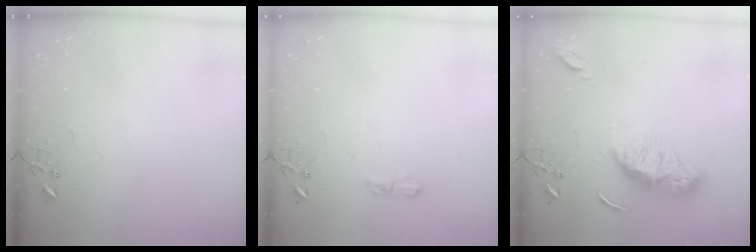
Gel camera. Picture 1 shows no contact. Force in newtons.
{"total": 7.1, "press": 7.0, "slide": 0.9}
{"total": 11.3, "press": 11.3, "slide": 0.3}